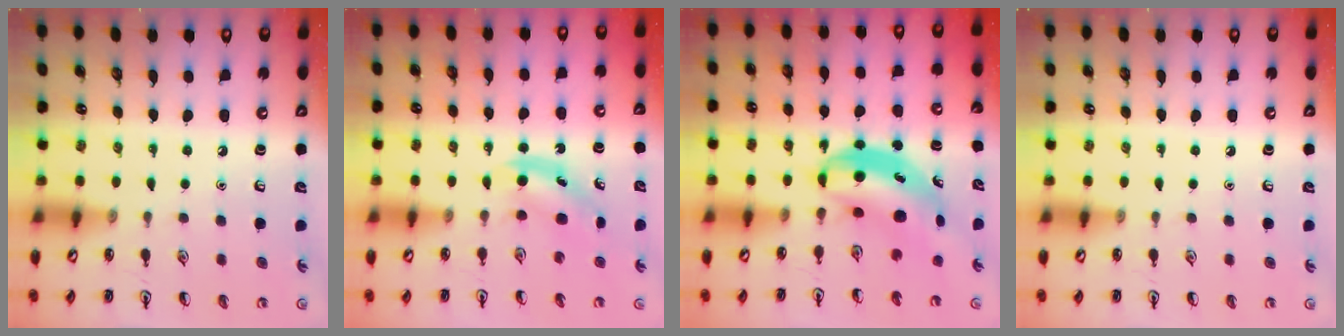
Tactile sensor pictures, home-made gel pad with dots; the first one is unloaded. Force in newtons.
{"total": 4.0, "press": 4.0, "slide": 0.8}
{"total": 6.2, "press": 6.0, "slide": 1.7}
{"total": 0.0}